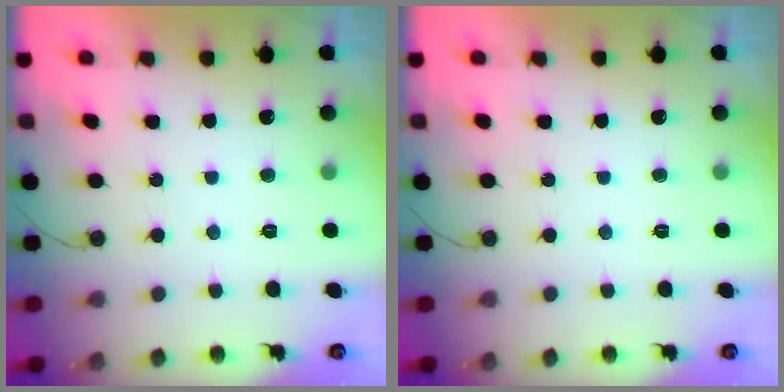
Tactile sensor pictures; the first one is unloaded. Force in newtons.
{"total": 0.0}